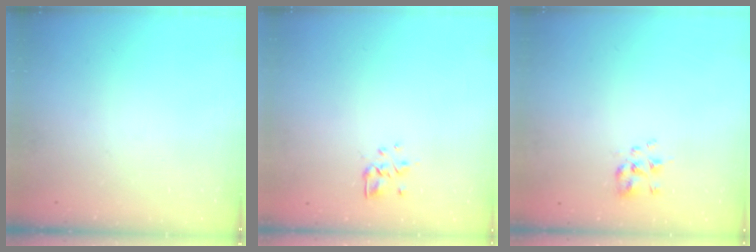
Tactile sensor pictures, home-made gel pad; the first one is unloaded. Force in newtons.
{"total": 2.9, "press": 2.6, "slide": 1.4}
{"total": 2.3, "press": 2.1, "slide": 0.9}